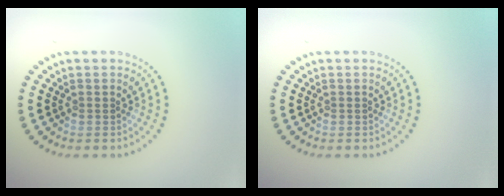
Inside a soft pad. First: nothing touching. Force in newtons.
{"total": 0.0}